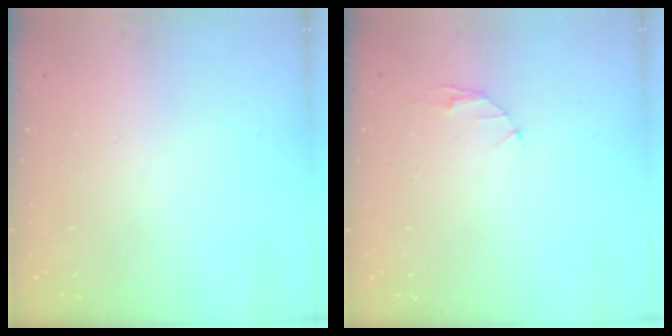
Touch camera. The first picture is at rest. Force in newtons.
{"total": 3.1, "press": 3.1, "slide": 0.4}